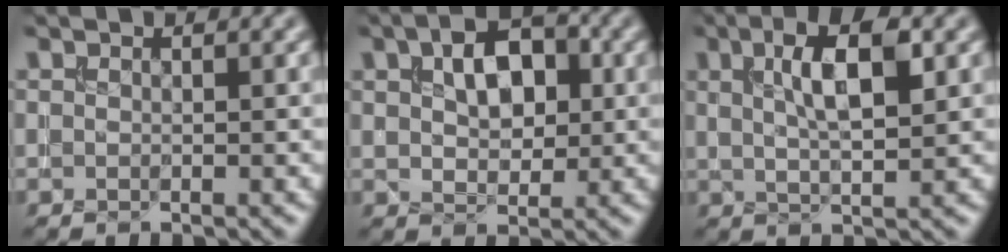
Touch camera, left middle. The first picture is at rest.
{"total": 5.4, "force": [1.5, 3.3, 4.0], "torque": [-0.066, 0.010, 0.018]}
{"total": 5.5, "force": [1.9, 1.8, 4.9], "torque": [-0.086, 0.008, 0.030]}